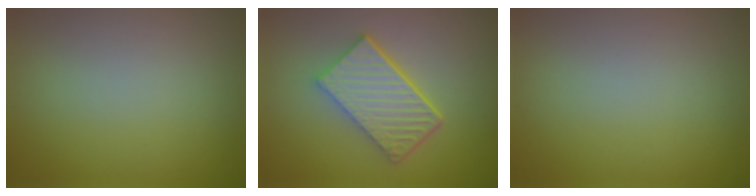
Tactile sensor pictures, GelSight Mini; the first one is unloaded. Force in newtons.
{"total": 5.9, "press": 4.2, "slide": 4.2}
{"total": 0.0}